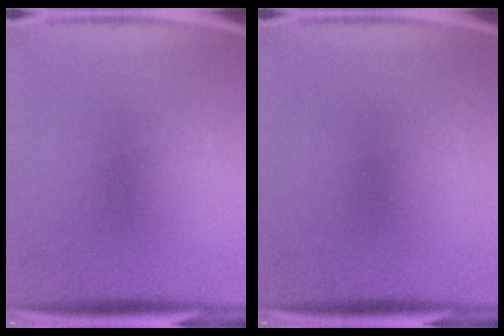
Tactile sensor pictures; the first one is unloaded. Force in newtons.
{"total": 0.0}